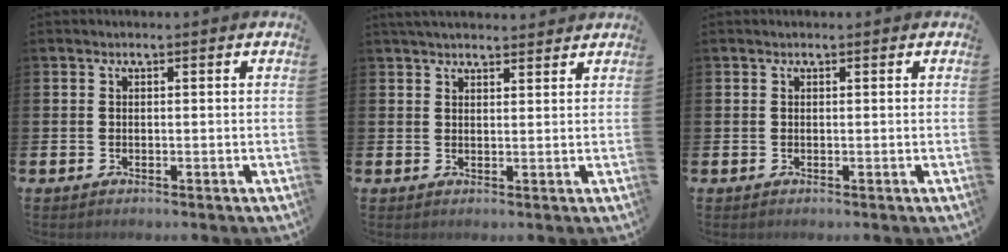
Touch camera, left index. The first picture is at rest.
{"total": 3.0, "force": [2.9, 0.6, 0.6], "torque": [-0.014, -0.008, 0.053]}
{"total": 0.0}